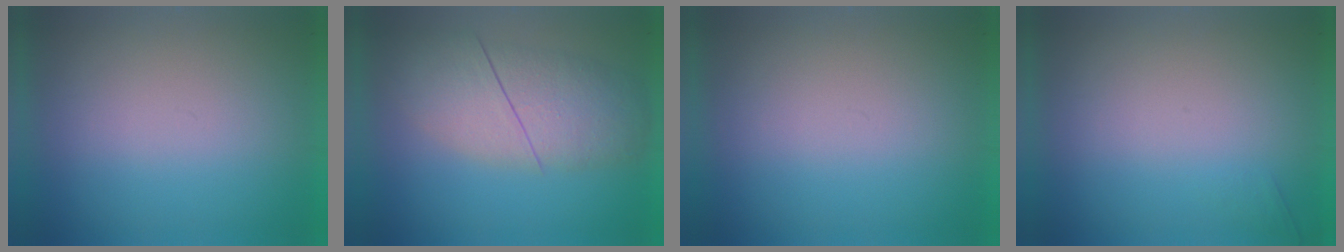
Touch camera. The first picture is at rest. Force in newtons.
{"total": 3.8}
{"total": 0.0}
{"total": 1.1}